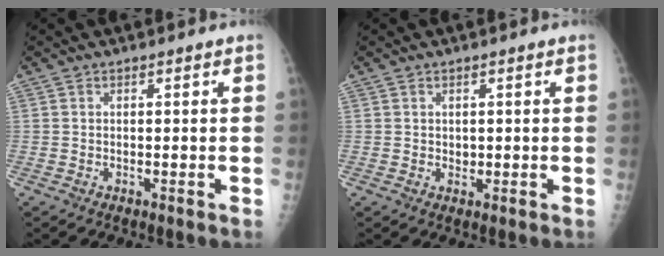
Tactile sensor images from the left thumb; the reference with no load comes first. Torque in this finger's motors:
{"motor_torque": [0.03, 0.02, 0.05, 0.15, 0.00]}